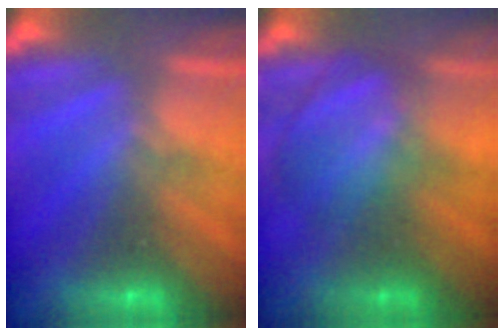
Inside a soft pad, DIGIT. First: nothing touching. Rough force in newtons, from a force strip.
{"total": 2.9}